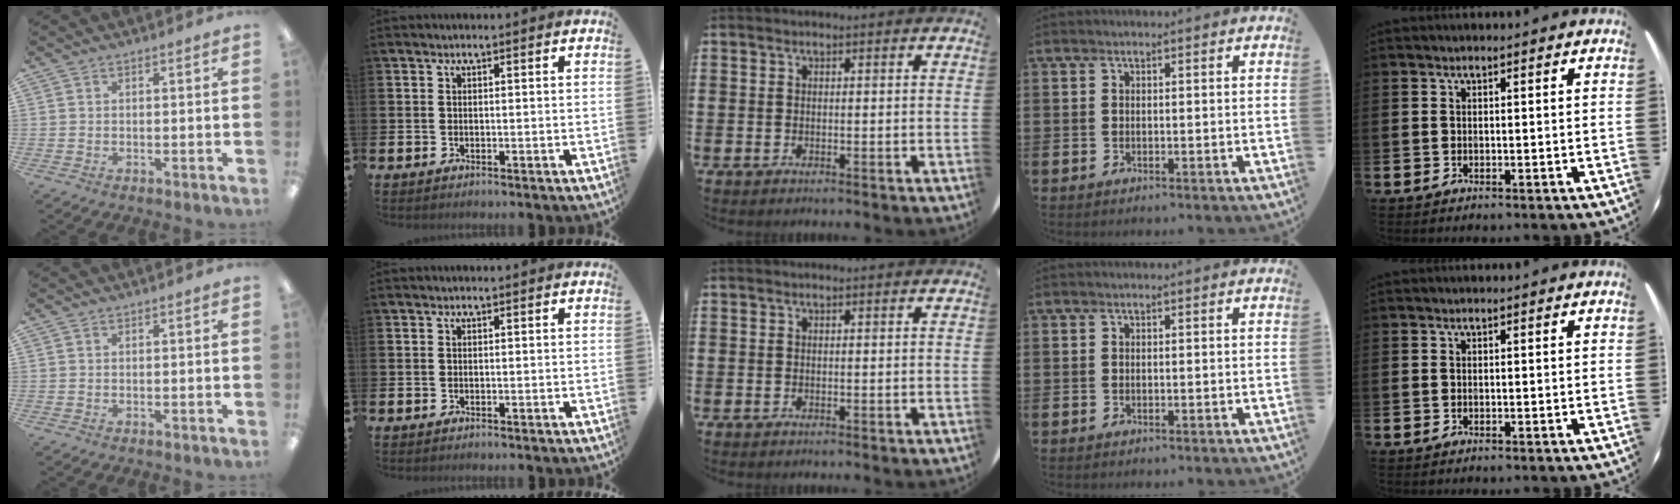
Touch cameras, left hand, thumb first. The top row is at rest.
{}